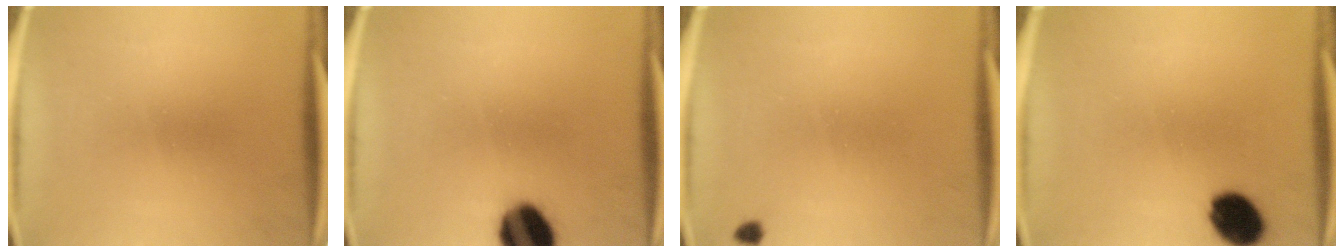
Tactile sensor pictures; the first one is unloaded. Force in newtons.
{"total": 12.7}
{"total": 1.0}
{"total": 9.3}